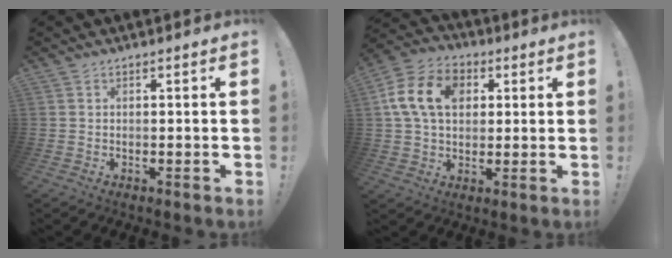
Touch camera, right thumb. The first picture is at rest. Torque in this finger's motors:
{"motor_torque": [1.09, 1.09, 1.03, 0.11, 0.09]}